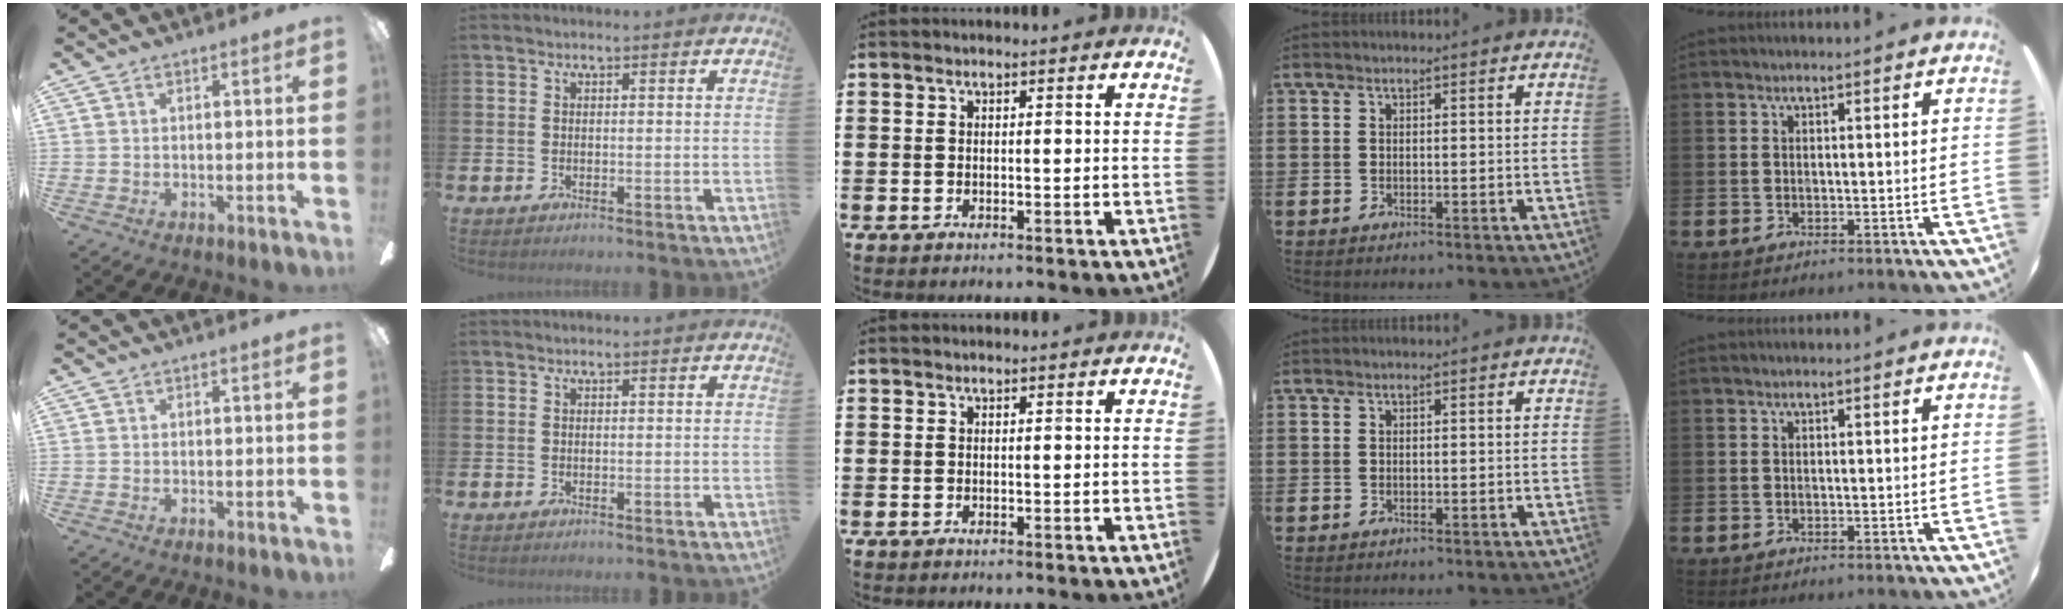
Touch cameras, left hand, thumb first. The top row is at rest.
{}